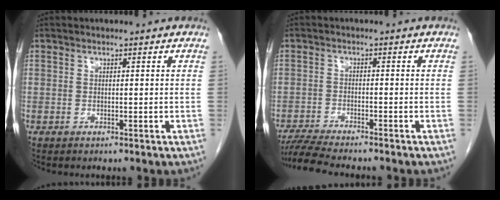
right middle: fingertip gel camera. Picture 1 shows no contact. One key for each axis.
{"total": 7.5, "fx": -6.7, "fy": 0.2, "fz": 3.3, "tx": -0.056, "ty": -0.017, "tz": -0.112}